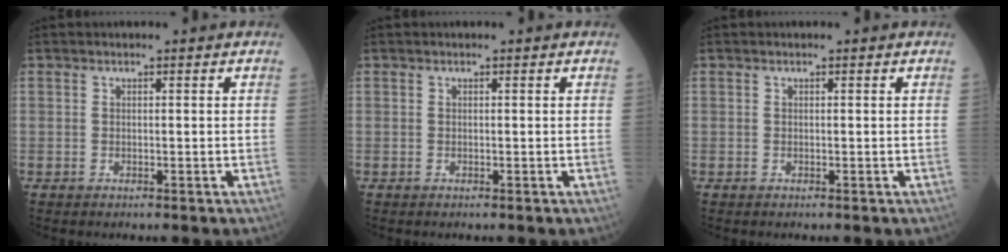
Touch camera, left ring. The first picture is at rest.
{"total": 0.0}
{"total": 0.0}